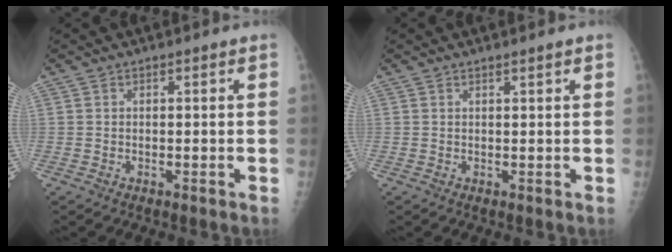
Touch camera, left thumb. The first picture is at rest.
{"total": 0.8, "force": [0.6, -0.1, 0.6], "torque": [-0.012, -0.004, 0.011]}